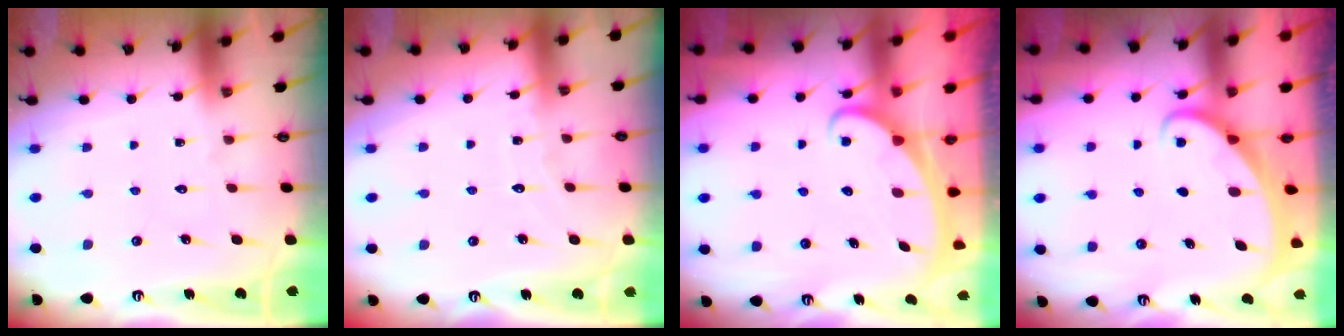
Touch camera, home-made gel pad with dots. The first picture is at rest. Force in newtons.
{"total": 4.7, "press": 4.6, "slide": 0.5}
{"total": 2.3, "press": 2.3, "slide": 0.2}
{"total": 1.9, "press": 1.9, "slide": 0.2}